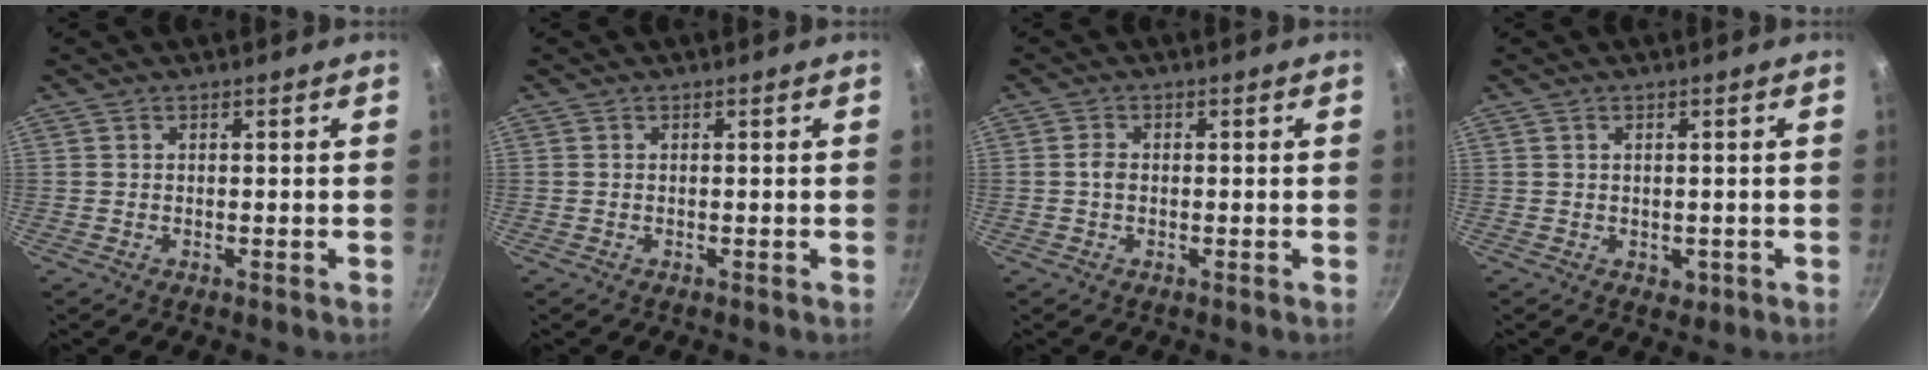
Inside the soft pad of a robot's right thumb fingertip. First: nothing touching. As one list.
[{"total": 0.0}, {"total": 1.8, "force": [-0.2, 1.2, 1.2], "torque": [-0.024, 0.006, -0.006]}, {"total": 1.9, "force": [-0.1, 1.4, 1.2], "torque": [-0.013, -0.001, 0.002]}]